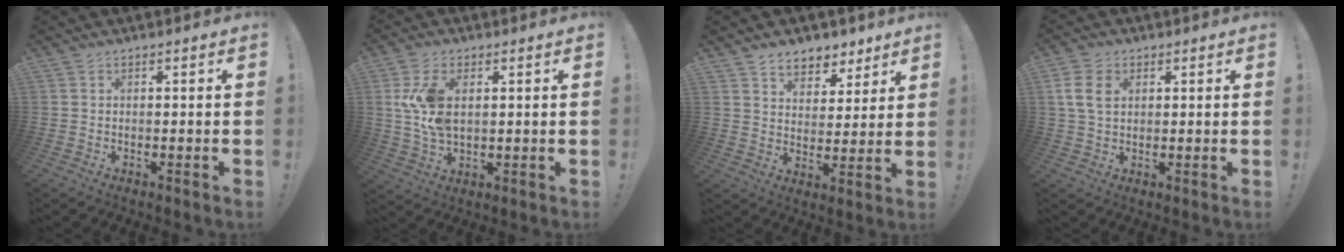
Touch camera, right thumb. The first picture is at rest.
{"total": 9.5, "force": [2.2, 5.3, 7.5], "torque": [-0.133, -0.010, 0.040]}
{"total": 7.9, "force": [5.9, 4.8, 2.0], "torque": [-0.022, -0.044, 0.110]}
{"total": 8.0, "force": [2.2, 5.3, 5.4], "torque": [-0.108, 0.007, 0.045]}